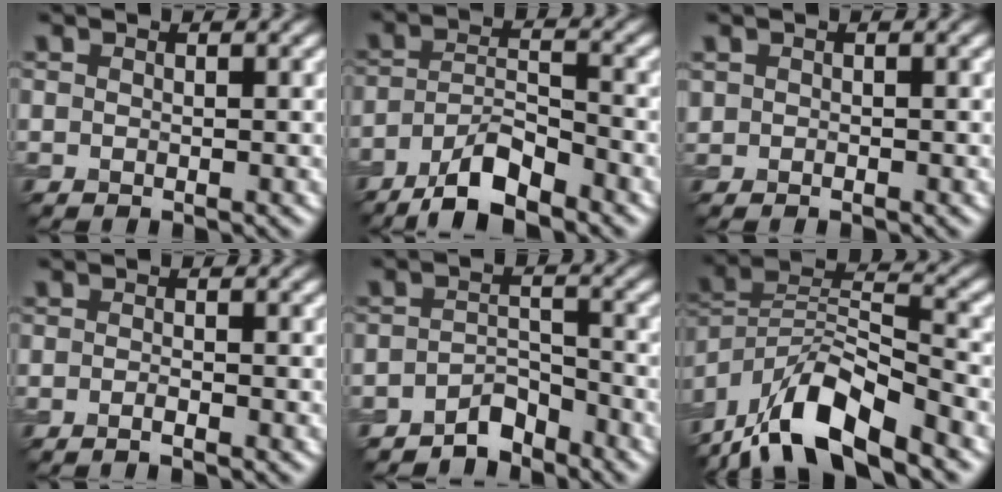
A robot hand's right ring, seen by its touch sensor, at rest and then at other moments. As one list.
[{"total": 6.4, "force": [-4.8, 1.7, 3.8], "torque": [-0.065, 0.003, -0.090]}, {"total": 0.0}, {"total": 1.0, "force": [-0.6, 0.2, 0.8], "torque": [-0.011, 0.000, -0.012]}, {"total": 3.2, "force": [-2.8, 1.2, 1.0], "torque": [-0.011, 0.012, -0.055]}, {"total": 11.5, "force": [-8.4, 3.6, 7.0], "torque": [-0.126, 0.014, -0.162]}]